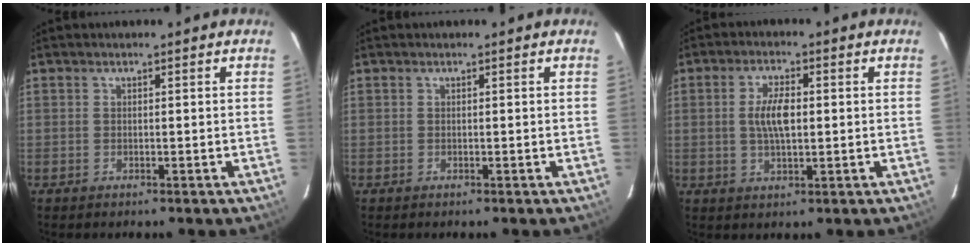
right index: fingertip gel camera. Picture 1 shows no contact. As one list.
[{"total": 0.0}, {"total": 5.8, "force": [0.3, 2.3, 5.3], "torque": [-0.100, 0.004, 0.008]}]